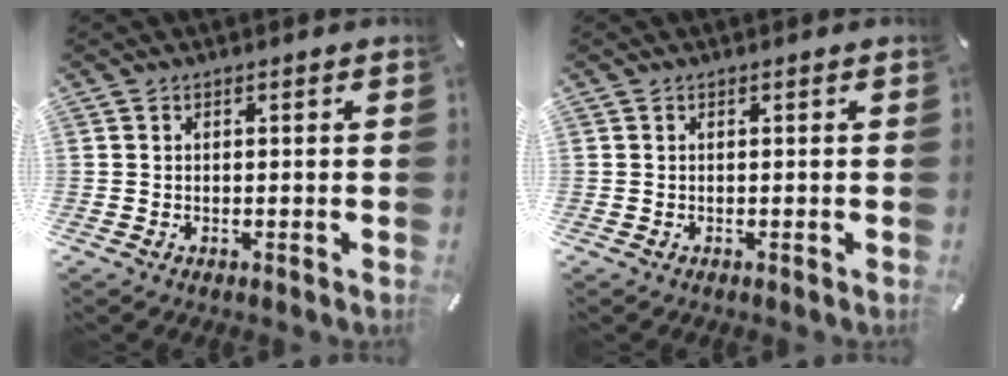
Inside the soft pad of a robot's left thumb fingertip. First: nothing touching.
{"total": 0.0}